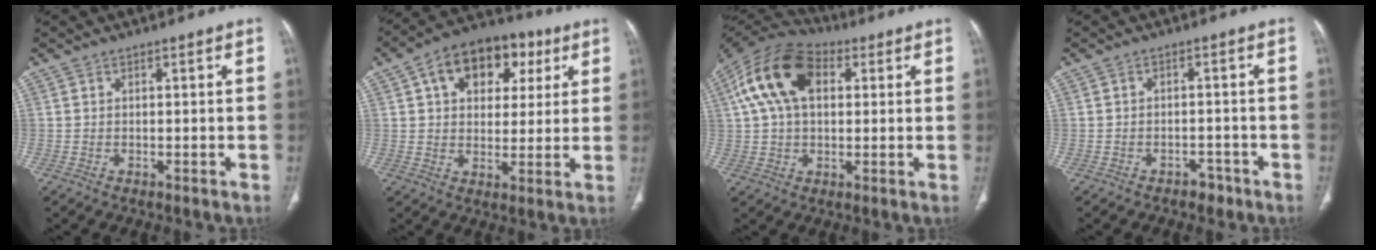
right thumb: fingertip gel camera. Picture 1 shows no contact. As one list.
[{"total": 15.6, "force": [6.1, 10.6, 9.7], "torque": [-0.102, 0.010, 0.090]}, {"total": 16.0, "force": [4.5, 9.9, 11.8], "torque": [-0.215, 0.029, 0.072]}, {"total": 2.8, "force": [-1.9, 1.8, 0.9], "torque": [-0.004, 0.015, -0.021]}]